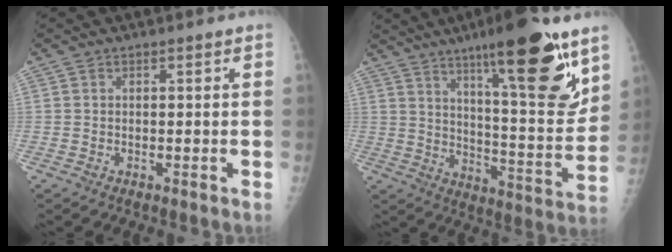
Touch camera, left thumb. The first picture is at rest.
{"total": 22.0, "force": [13.1, 4.6, 17.1], "torque": [-0.224, -0.070, 0.204]}